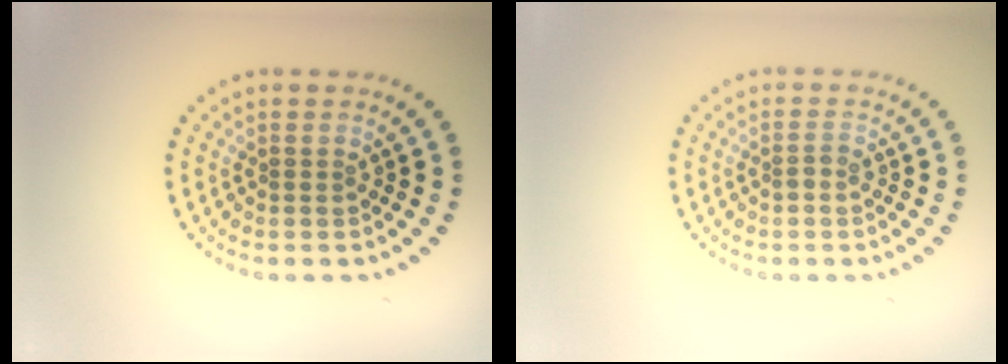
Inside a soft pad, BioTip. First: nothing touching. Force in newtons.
{"total": 0.9, "press": 0.8, "slide": 0.5}